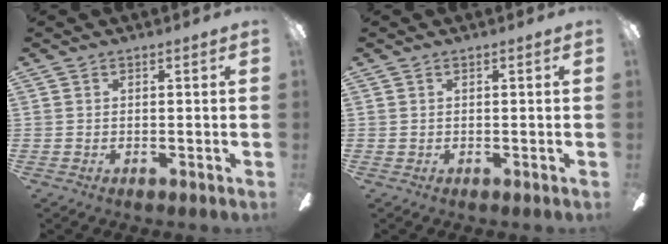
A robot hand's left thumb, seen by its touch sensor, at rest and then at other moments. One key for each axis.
{"total": 0.0}